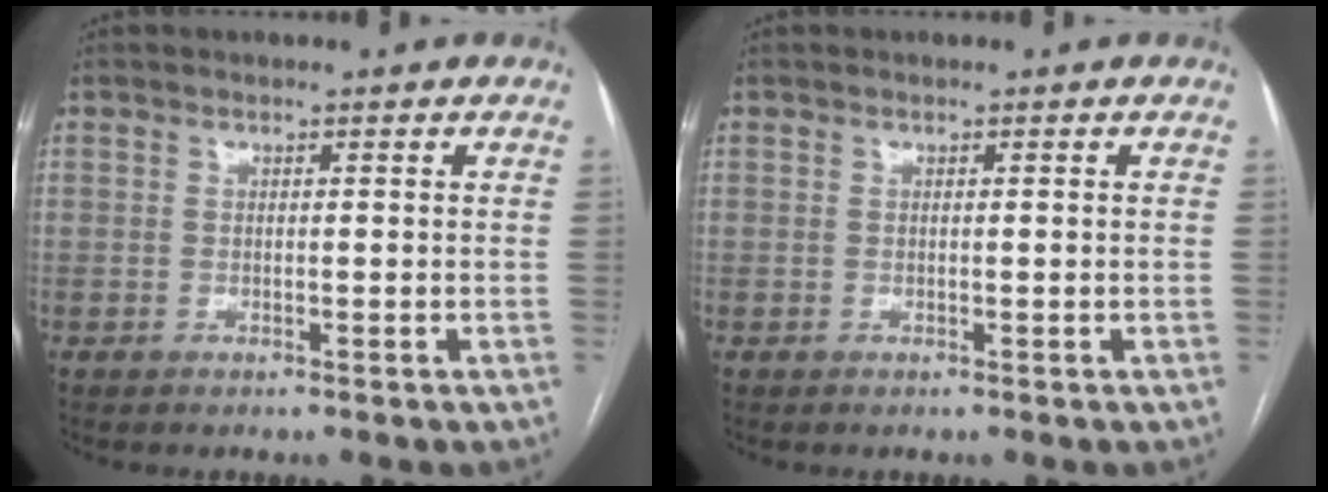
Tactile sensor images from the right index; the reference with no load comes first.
{"total": 0.0}